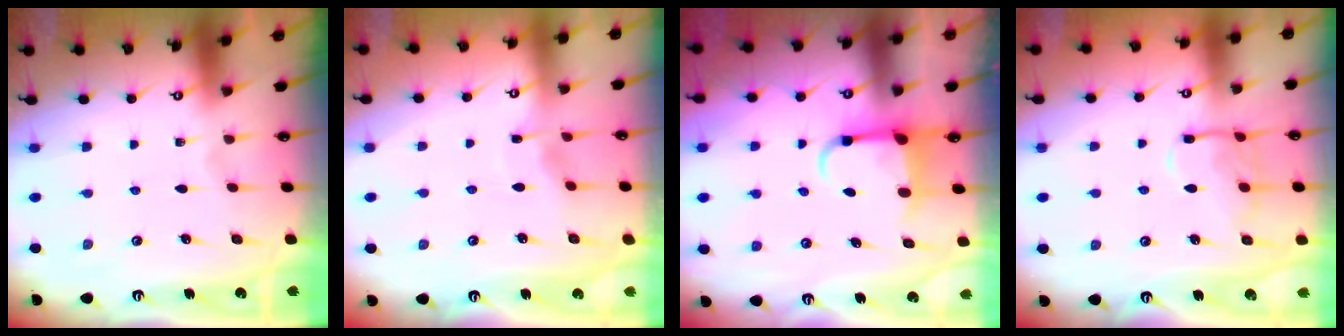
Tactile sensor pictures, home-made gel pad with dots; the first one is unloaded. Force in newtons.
{"total": 3.0, "press": 2.9, "slide": 0.4}
{"total": 6.5, "press": 6.4, "slide": 1.2}
{"total": 9.7, "press": 9.7, "slide": 0.7}